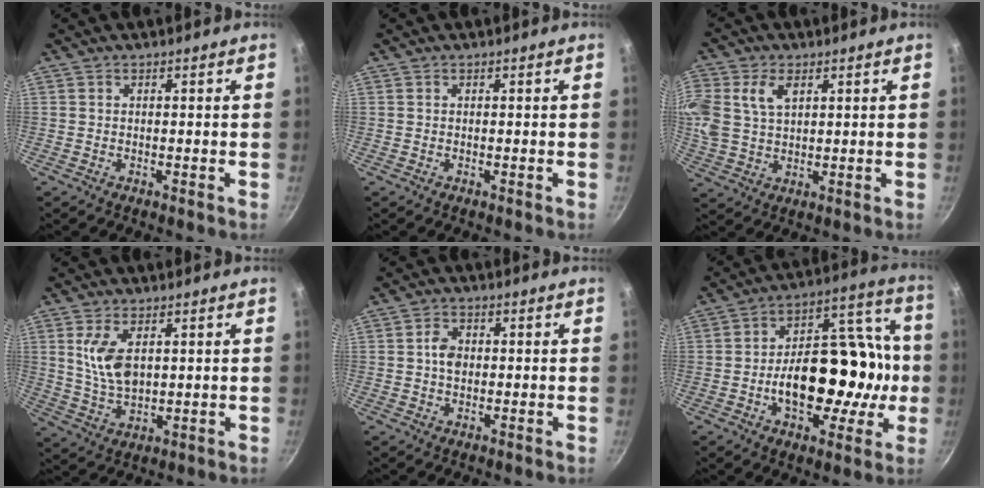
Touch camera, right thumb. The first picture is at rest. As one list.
[{"total": 0.0}, {"total": 12.6, "force": [4.0, 8.3, 8.6], "torque": [-0.214, 0.003, 0.081]}, {"total": 8.0, "force": [2.2, 4.3, 6.4], "torque": [-0.117, -0.013, 0.054]}, {"total": 3.6, "force": [0.1, 2.7, 2.4], "torque": [-0.034, 0.006, -0.003]}, {"total": 23.2, "force": [-3.1, 12.8, 19.1], "torque": [-0.248, 0.048, -0.037]}]